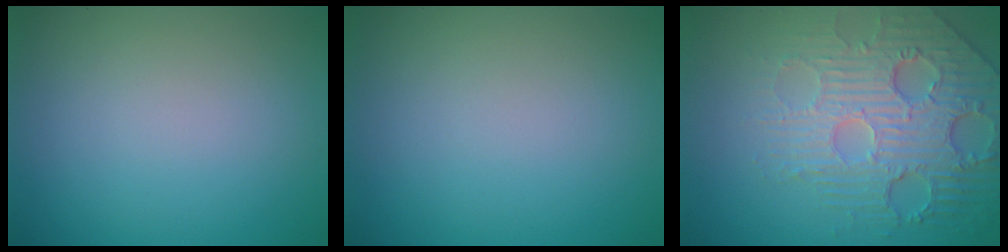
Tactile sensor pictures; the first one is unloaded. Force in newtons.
{"total": 0.0}
{"total": 6.5, "press": 5.1, "slide": 4.1}